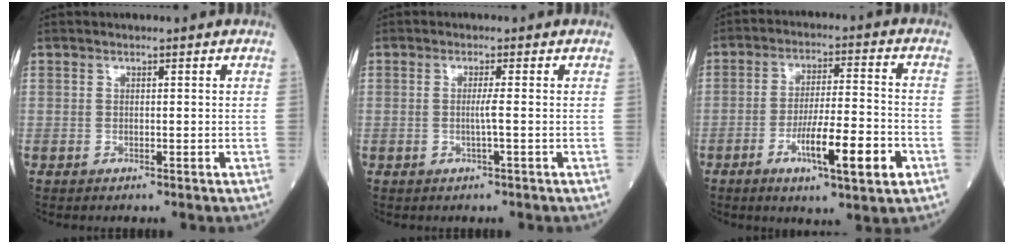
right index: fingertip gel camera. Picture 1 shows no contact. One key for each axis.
{"total": 1.9, "fx": -0.3, "fy": -0.5, "fz": 1.8, "tx": -0.037, "ty": -0.002, "tz": -0.008}
{"total": 11.3, "fx": -4.6, "fy": 1.2, "fz": 10.3, "tx": -0.172, "ty": -0.006, "tz": -0.073}